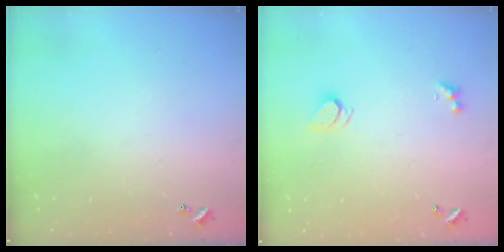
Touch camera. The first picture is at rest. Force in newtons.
{"total": 2.5, "press": 2.4, "slide": 0.6}